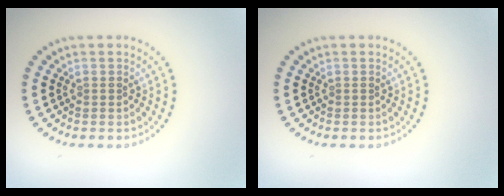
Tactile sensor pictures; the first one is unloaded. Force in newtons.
{"total": 0.0}